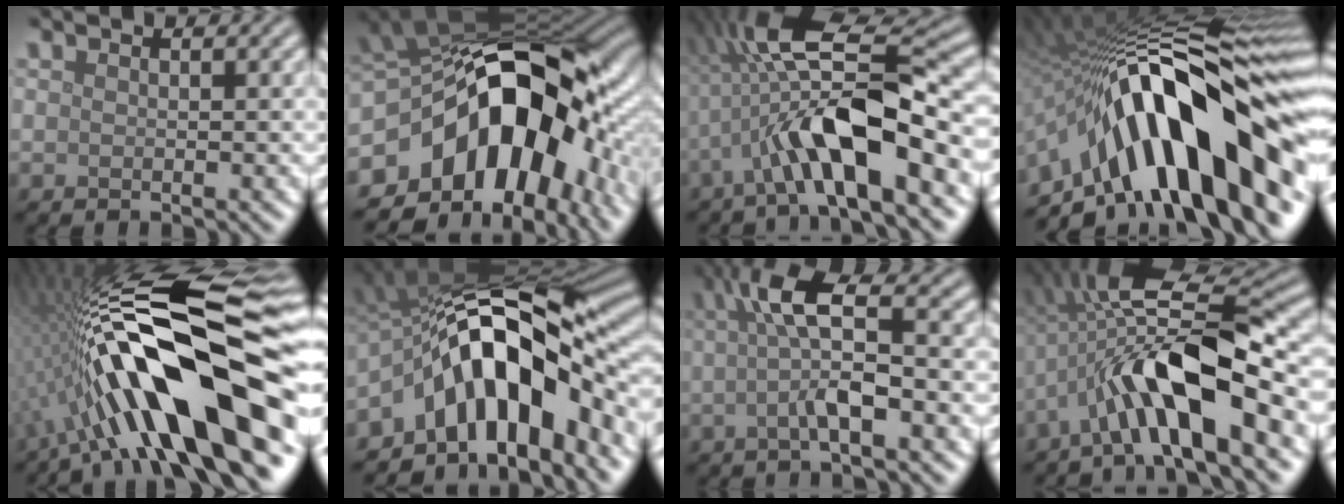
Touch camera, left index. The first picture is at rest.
{"total": 16.3, "force": [-5.0, 10.0, 11.8], "torque": [-0.164, -0.002, -0.088]}
{"total": 11.1, "force": [-2.1, 3.3, 10.4], "torque": [-0.181, 0.021, -0.044]}
{"total": 18.2, "force": [-5.3, 6.9, 16.0], "torque": [-0.214, 0.045, -0.098]}
{"total": 18.0, "force": [-4.2, 4.7, 16.8], "torque": [-0.246, 0.040, -0.080]}
{"total": 14.7, "force": [-4.3, 7.2, 12.0], "torque": [-0.152, 0.018, -0.086]}
{"total": 5.7, "force": [0.0, 1.3, 5.5], "torque": [-0.102, 0.011, -0.006]}
{"total": 10.9, "force": [-3.1, 2.9, 10.1], "torque": [-0.163, 0.021, -0.060]}